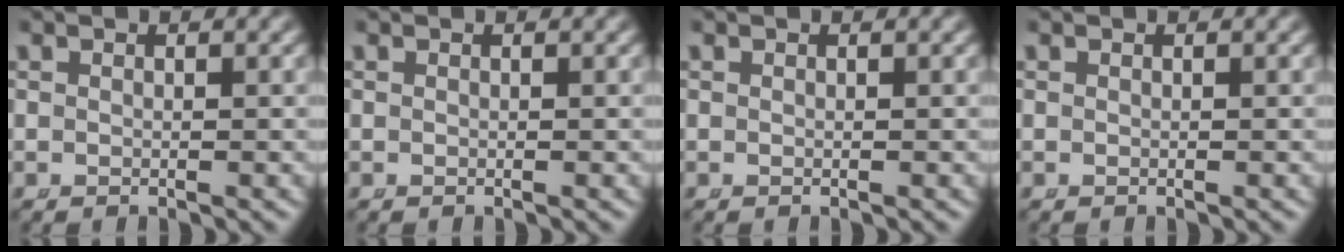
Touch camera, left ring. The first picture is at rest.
{"total": 0.0}
{"total": 0.0}
{"total": 0.0}